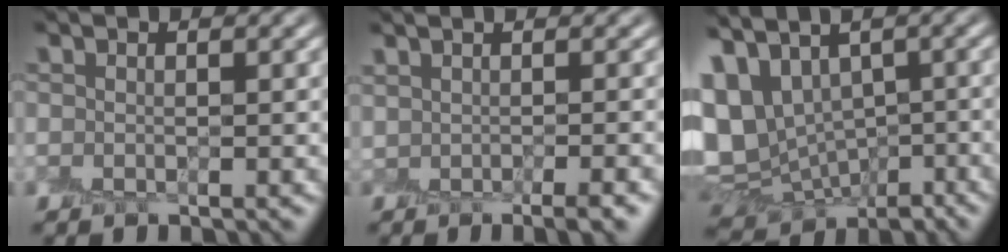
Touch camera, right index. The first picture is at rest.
{"total": 3.1, "force": [-1.2, 0.8, 2.8], "torque": [-0.027, -0.004, -0.008]}
{"total": 9.8, "force": [0.7, 7.1, 6.6], "torque": [-0.144, 0.004, 0.031]}